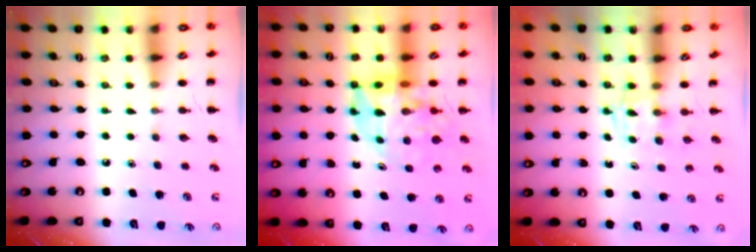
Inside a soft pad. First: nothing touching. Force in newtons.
{"total": 10.6, "press": 10.1, "slide": 3.3}
{"total": 2.5, "press": 2.2, "slide": 1.3}